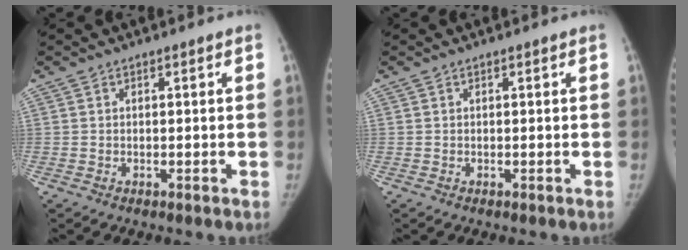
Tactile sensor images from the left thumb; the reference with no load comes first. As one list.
[{"total": 0.0}]